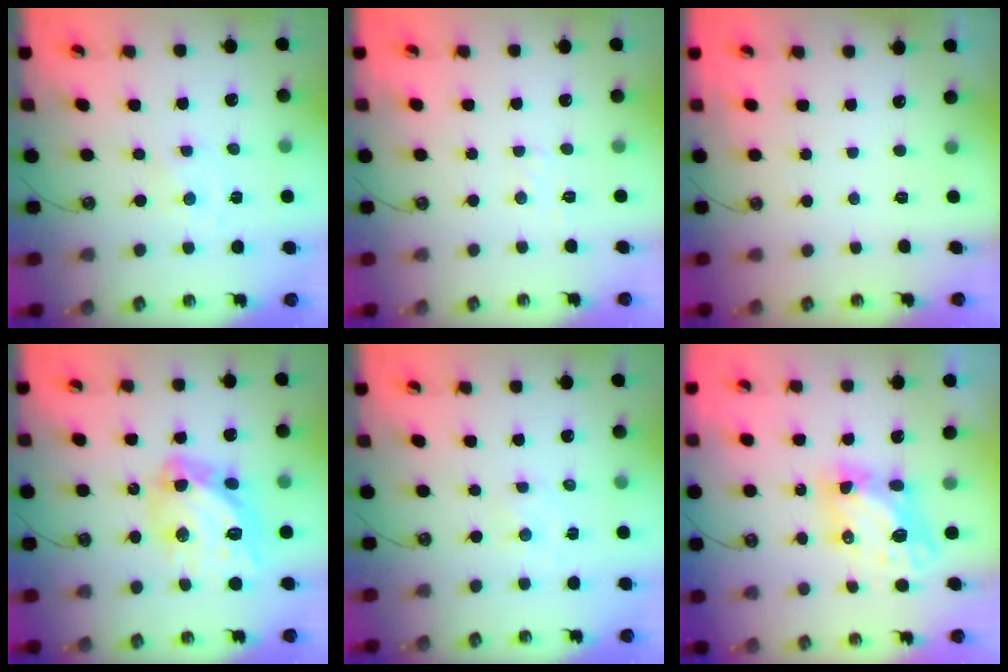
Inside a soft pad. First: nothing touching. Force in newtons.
{"total": 5.4, "press": 5.3, "slide": 0.6}
{"total": 0.0}
{"total": 16.5, "press": 16.5, "slide": 1.7}
{"total": 0.8, "press": 0.8, "slide": 0.2}
{"total": 7.7, "press": 7.7, "slide": 0.6}